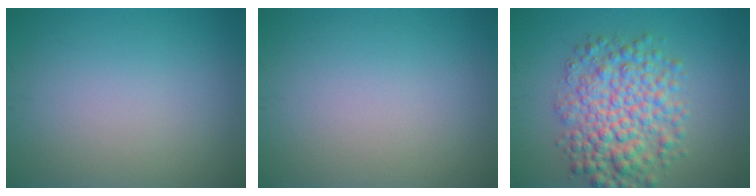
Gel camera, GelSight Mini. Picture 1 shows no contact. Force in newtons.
{"total": 0.0}
{"total": 7.0, "press": 7.0, "slide": 0.1}